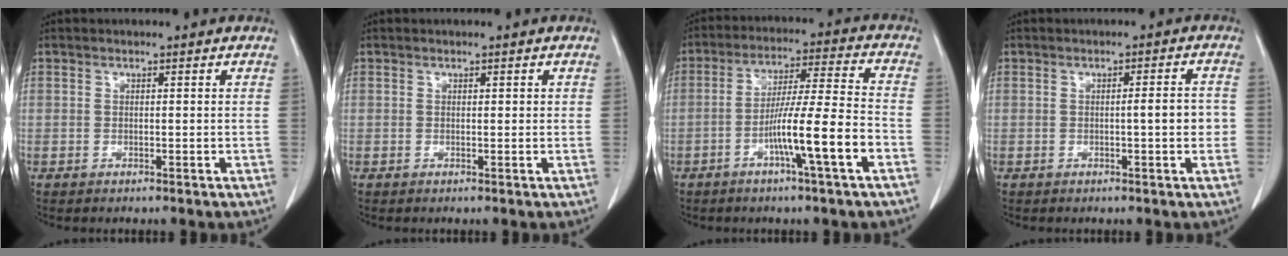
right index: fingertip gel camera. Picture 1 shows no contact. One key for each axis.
{"total": 0.7, "fx": 0.3, "fy": 0.3, "fz": 0.5, "tx": -0.006, "ty": 0.002, "tz": 0.005}
{"total": 11.5, "fx": -4.6, "fy": -0.5, "fz": 10.5, "tx": -0.183, "ty": 0.004, "tz": -0.081}
{"total": 3.4, "fx": -0.2, "fy": 0.6, "fz": 3.3, "tx": -0.044, "ty": 0.005, "tz": -0.003}